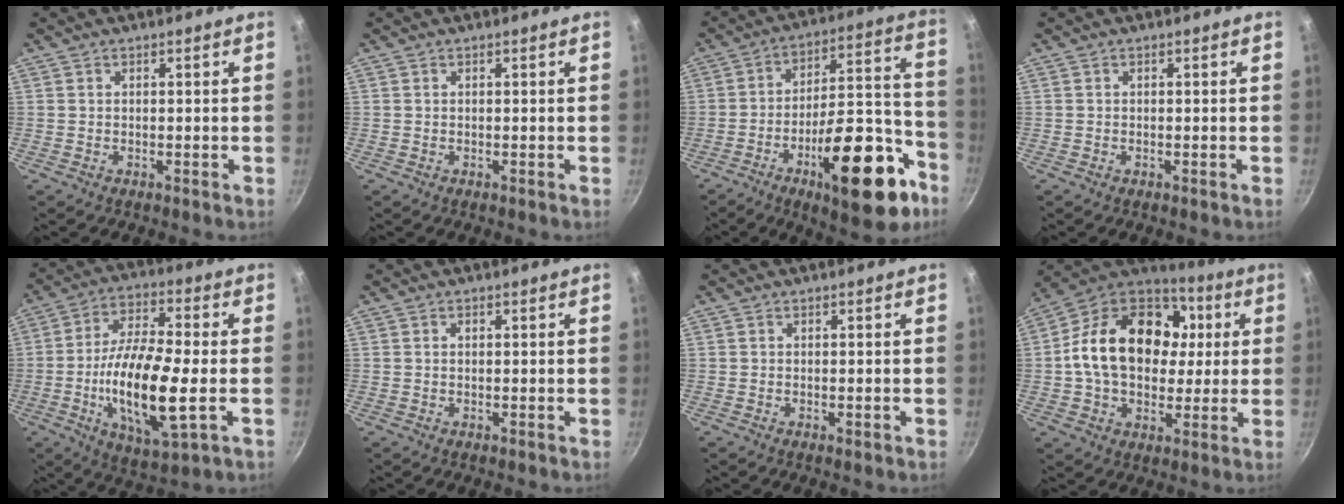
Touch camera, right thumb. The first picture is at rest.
{"total": 0.0}
{"total": 24.1, "force": [-11.5, 9.4, 18.9], "torque": [-0.215, 0.076, -0.168]}
{"total": 0.0}
{"total": 18.0, "force": [-3.4, 5.8, 16.7], "torque": [-0.318, 0.010, -0.067]}
{"total": 0.7, "force": [0.2, 0.5, 0.5], "torque": [-0.008, 0.003, 0.003]}
{"total": 0.9, "force": [-0.3, 0.3, 0.8], "torque": [-0.013, 0.001, -0.005]}
{"total": 23.7, "force": [2.7, 17.2, 16.1], "torque": [-0.254, 0.027, 0.034]}